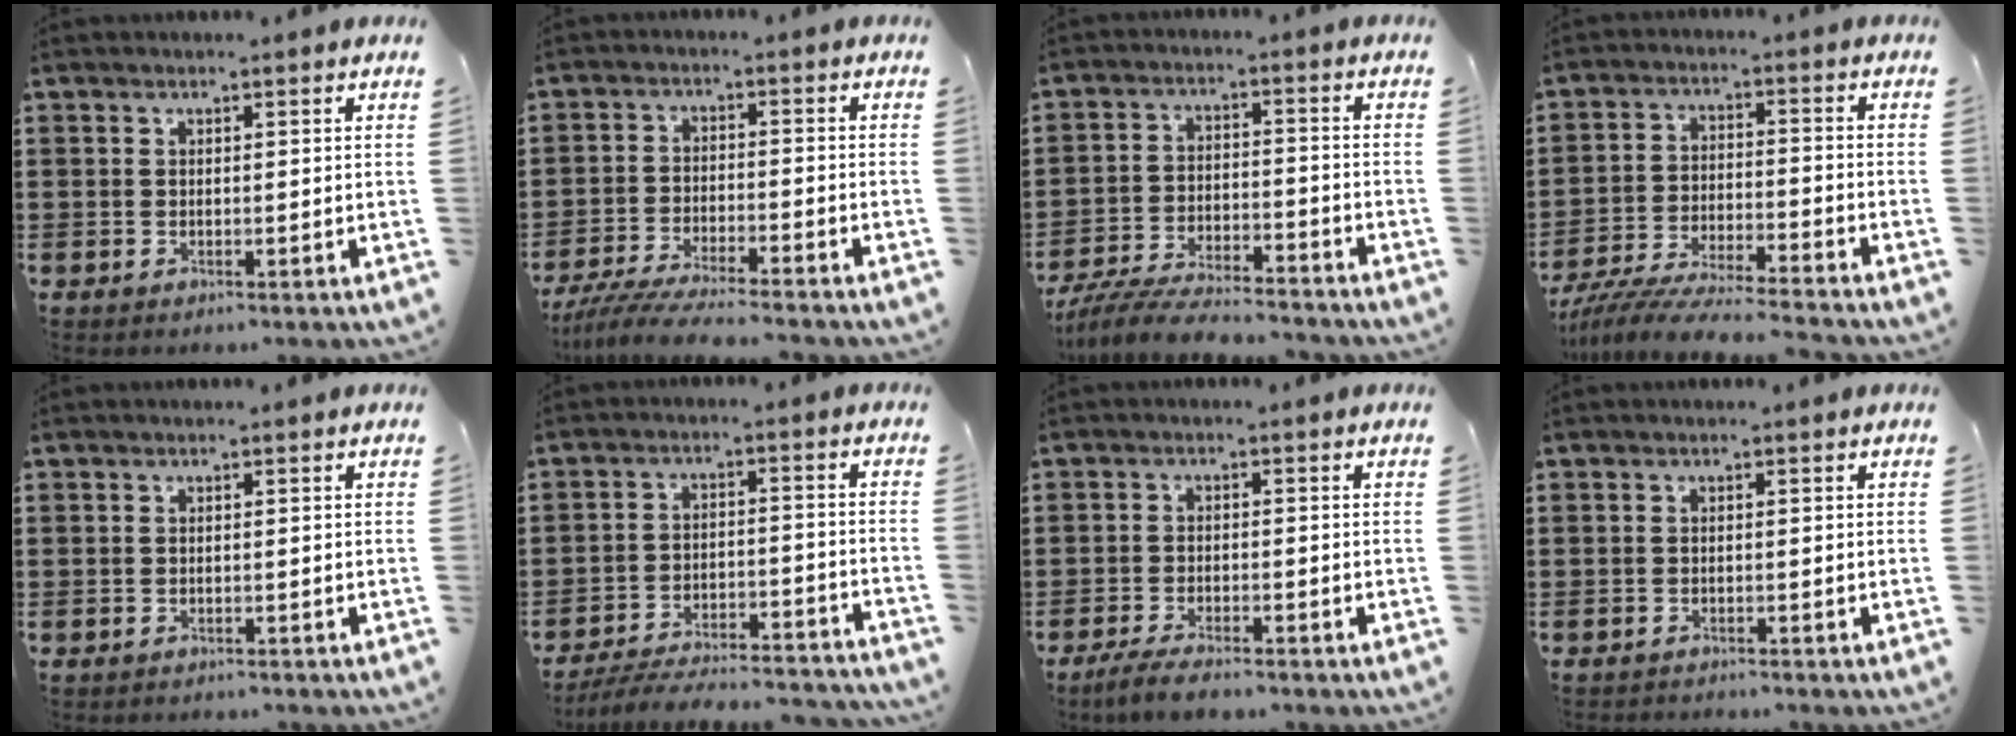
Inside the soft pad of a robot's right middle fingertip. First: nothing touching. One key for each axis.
{"total": 5.6, "fx": -5.3, "fy": 0.0, "fz": 1.8, "tx": -0.049, "ty": -0.014, "tz": -0.106}
{"total": 7.4, "fx": -7.0, "fy": 0.7, "fz": 2.1, "tx": -0.045, "ty": 0.004, "tz": -0.136}
{"total": 7.3, "fx": -7.0, "fy": 0.0, "fz": 1.9, "tx": -0.041, "ty": -0.002, "tz": -0.137}
{"total": 0.8, "fx": -0.8, "fy": 0.3, "fz": -0.1, "tx": 0.000, "ty": 0.002, "tz": -0.017}
{"total": 6.2, "fx": -6.0, "fy": 0.5, "fz": 1.7, "tx": -0.035, "ty": 0.000, "tz": -0.117}
{"total": 3.4, "fx": -3.2, "fy": 0.4, "fz": 1.3, "tx": -0.036, "ty": -0.006, "tz": -0.065}
{"total": 1.0, "fx": -1.0, "fy": 0.0, "fz": 0.0, "tx": -0.004, "ty": 0.000, "tz": -0.021}